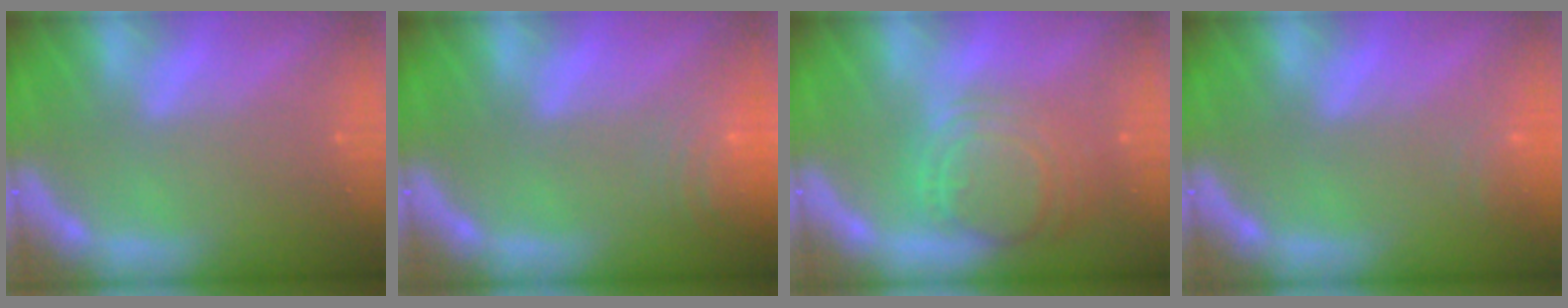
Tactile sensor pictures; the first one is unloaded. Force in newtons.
{"total": 7.5}
{"total": 9.1}
{"total": 2.5}